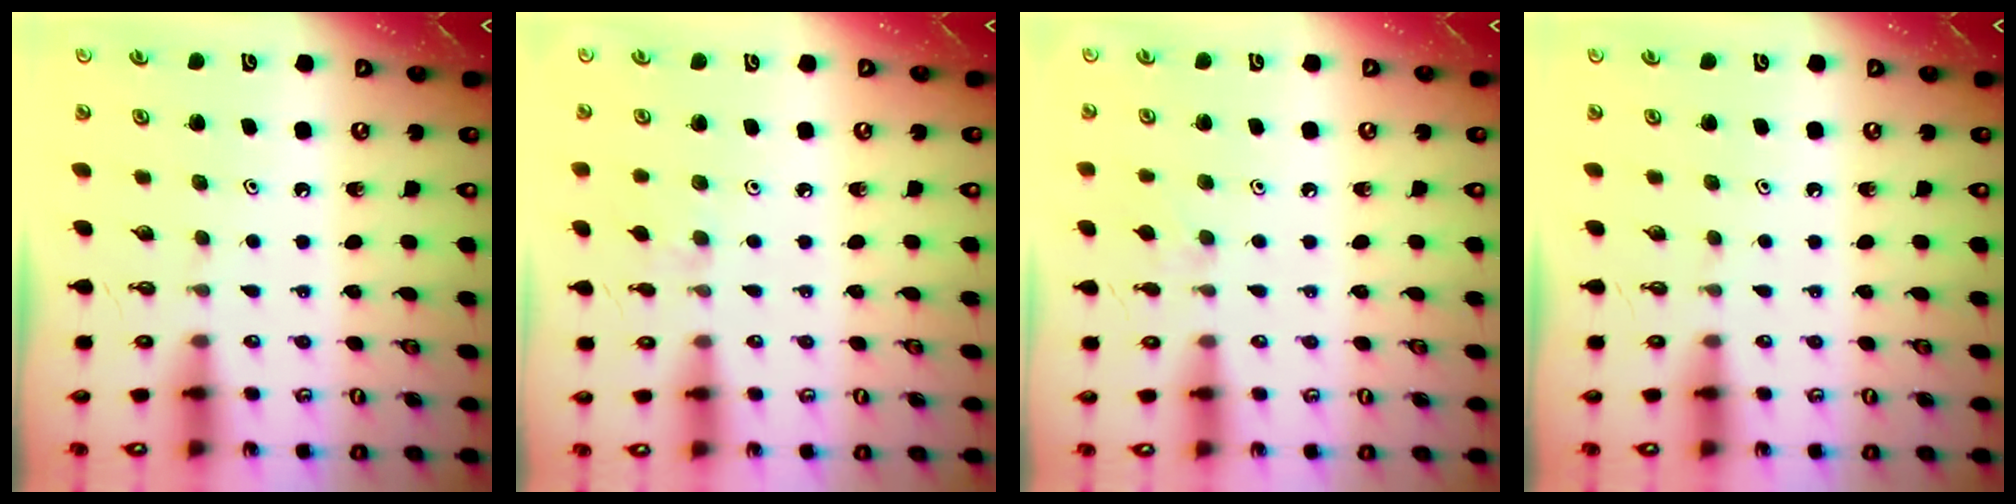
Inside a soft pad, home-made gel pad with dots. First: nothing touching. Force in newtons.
{"total": 1.9, "press": 1.9, "slide": 0.5}
{"total": 4.9, "press": 4.9, "slide": 0.7}
{"total": 0.0}